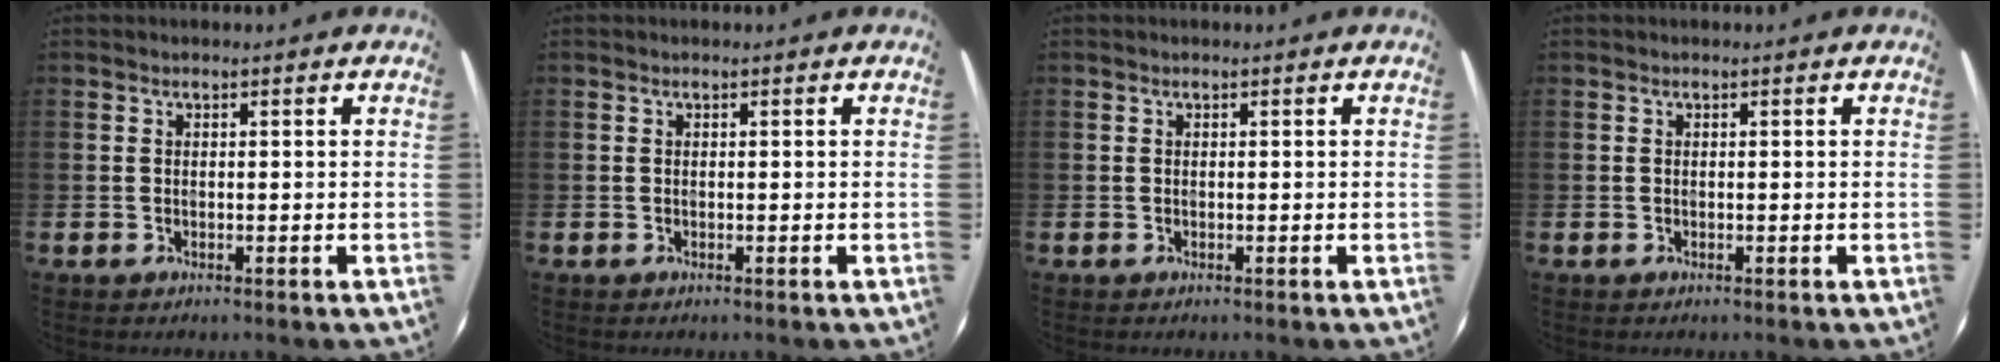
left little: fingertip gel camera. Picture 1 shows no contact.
{"total": 0.0}
{"total": 0.0}
{"total": 0.0}